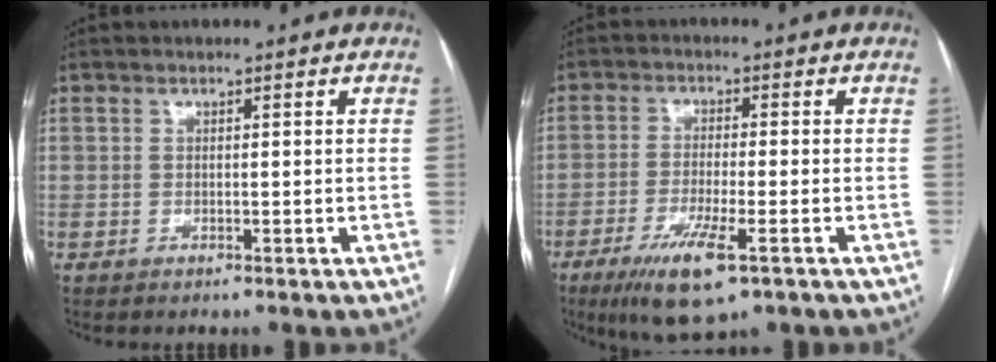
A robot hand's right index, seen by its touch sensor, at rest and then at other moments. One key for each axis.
{"total": 9.3, "fx": -4.9, "fy": 1.5, "fz": 7.7, "tx": -0.146, "ty": -0.024, "tz": -0.081}